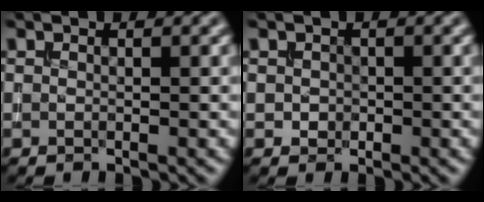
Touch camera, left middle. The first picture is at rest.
{"total": 0.6, "force": [0.0, 0.6, 0.0], "torque": [0.003, -0.001, -0.001]}